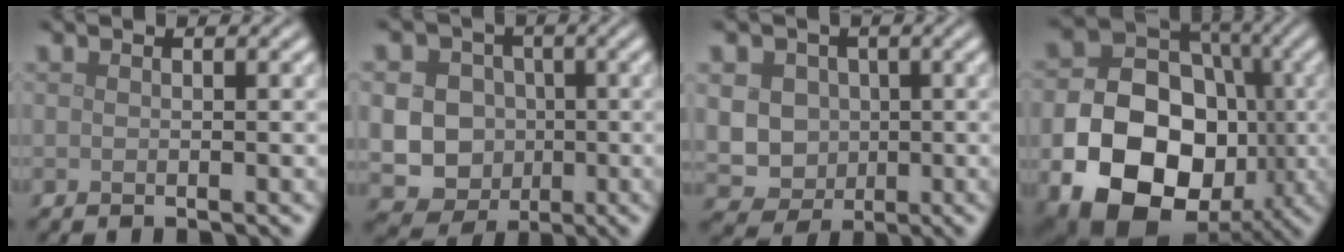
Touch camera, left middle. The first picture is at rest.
{"total": 11.8, "force": [-0.6, 11.0, 4.1], "torque": [-0.092, 0.014, -0.034]}
{"total": 6.3, "force": [0.6, 5.7, 2.5], "torque": [-0.041, 0.018, -0.004]}
{"total": 16.7, "force": [-4.3, 13.2, 9.2], "torque": [-0.138, -0.052, -0.088]}